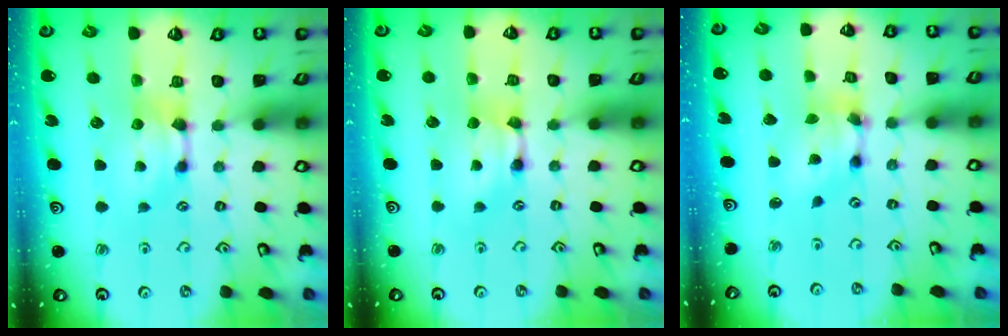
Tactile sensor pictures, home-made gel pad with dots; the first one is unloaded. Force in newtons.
{"total": 1.7, "press": 1.7, "slide": 0.1}
{"total": 6.4, "press": 6.0, "slide": 2.2}